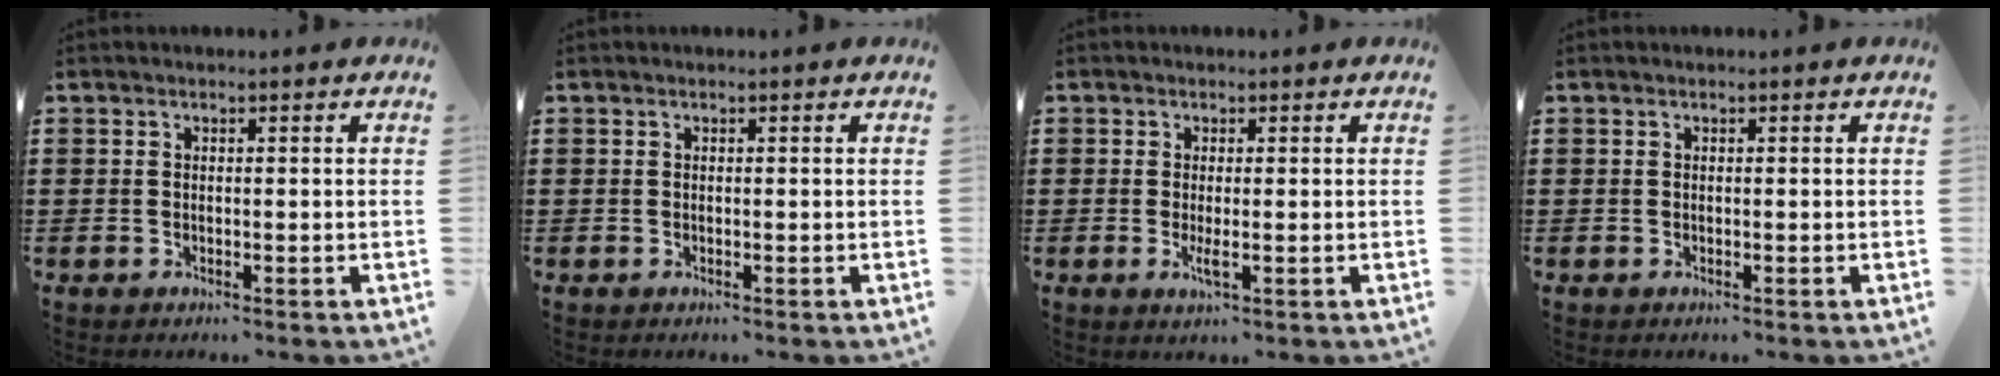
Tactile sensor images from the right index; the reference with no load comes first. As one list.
[{"total": 0.0}, {"total": 2.1, "force": [-0.4, 0.3, 2.1], "torque": [-0.043, -0.007, -0.010]}, {"total": 0.0}]